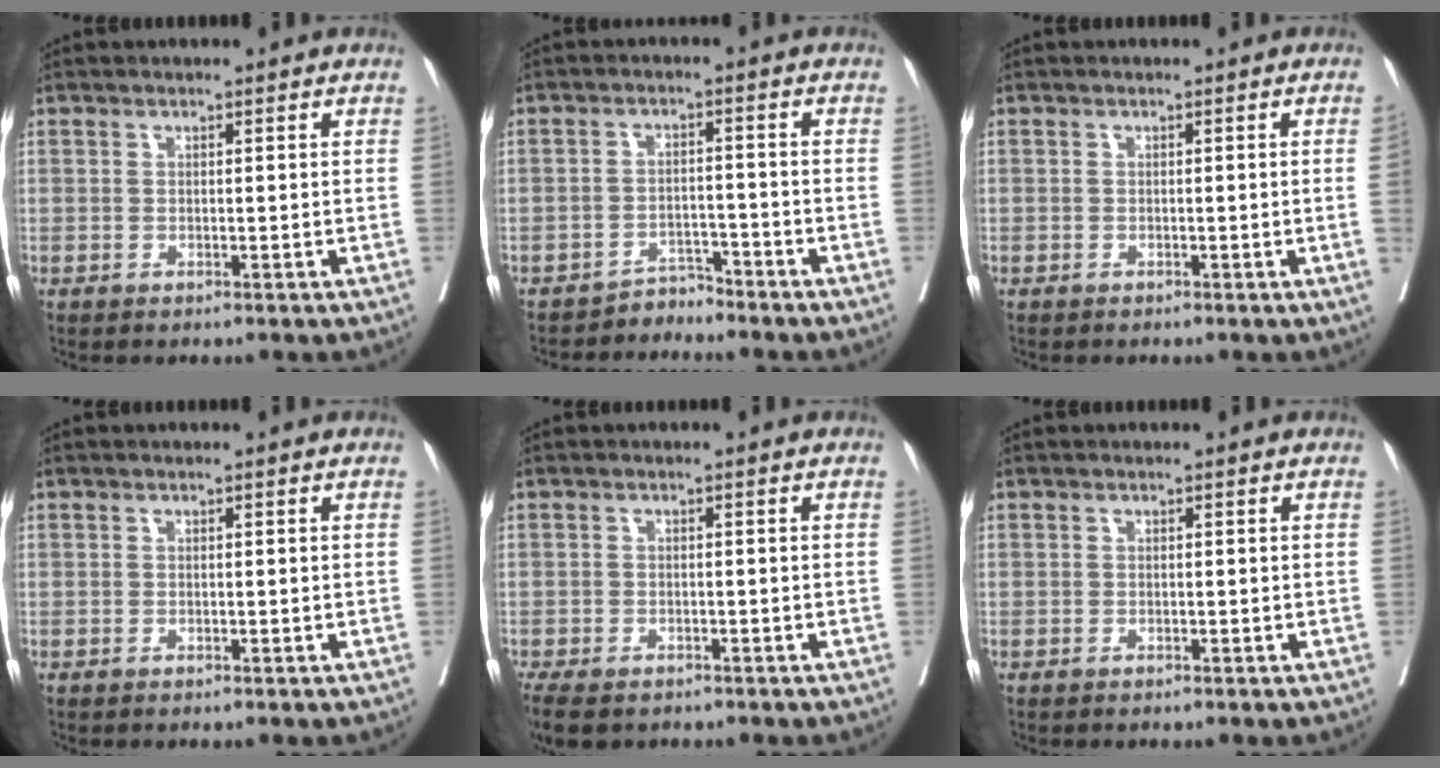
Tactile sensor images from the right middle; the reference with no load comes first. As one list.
[{"total": 2.8, "force": [-2.6, 0.2, -0.9], "torque": [0.022, -0.003, -0.042]}, {"total": 0.8, "force": [-0.1, -0.3, 0.7], "torque": [-0.005, 0.001, -0.001]}, {"total": 0.0}, {"total": 8.0, "force": [-5.5, 4.1, 4.0], "torque": [-0.090, -0.016, -0.081]}, {"total": 0.0}]